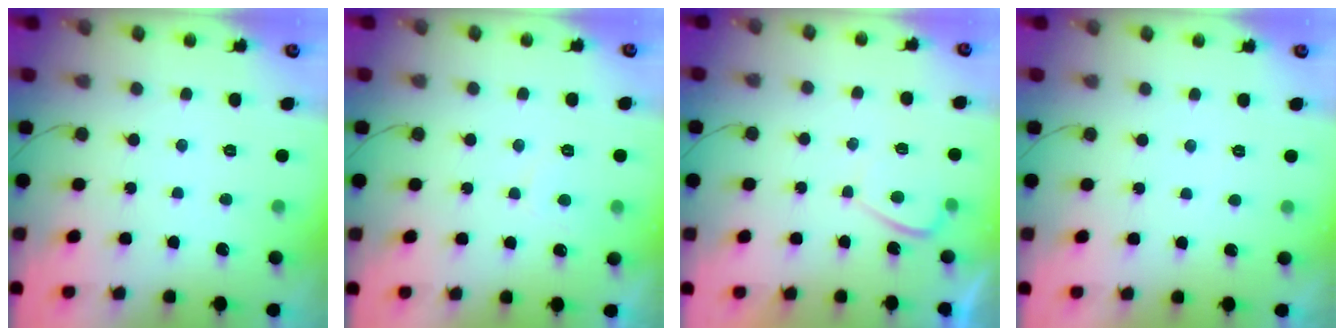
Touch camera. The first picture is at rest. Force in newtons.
{"total": 2.0, "press": 1.9, "slide": 0.6}
{"total": 1.9, "press": 1.8, "slide": 0.7}
{"total": 0.8, "press": 0.7, "slide": 0.5}